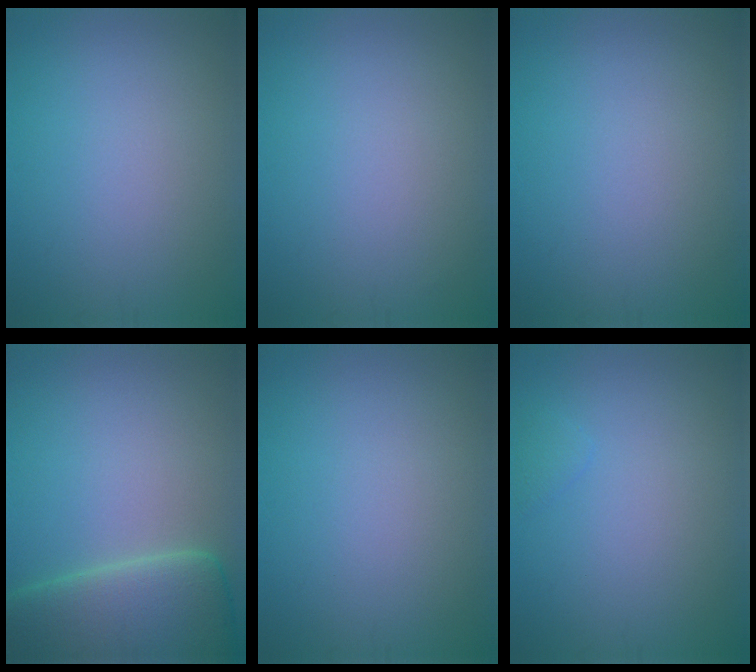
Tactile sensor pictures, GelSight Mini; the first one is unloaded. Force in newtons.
{"total": 0.0}
{"total": 0.0}
{"total": 9.0, "press": 9.0, "slide": 0.4}
{"total": 0.0}
{"total": 0.6, "press": 0.6, "slide": 0.0}